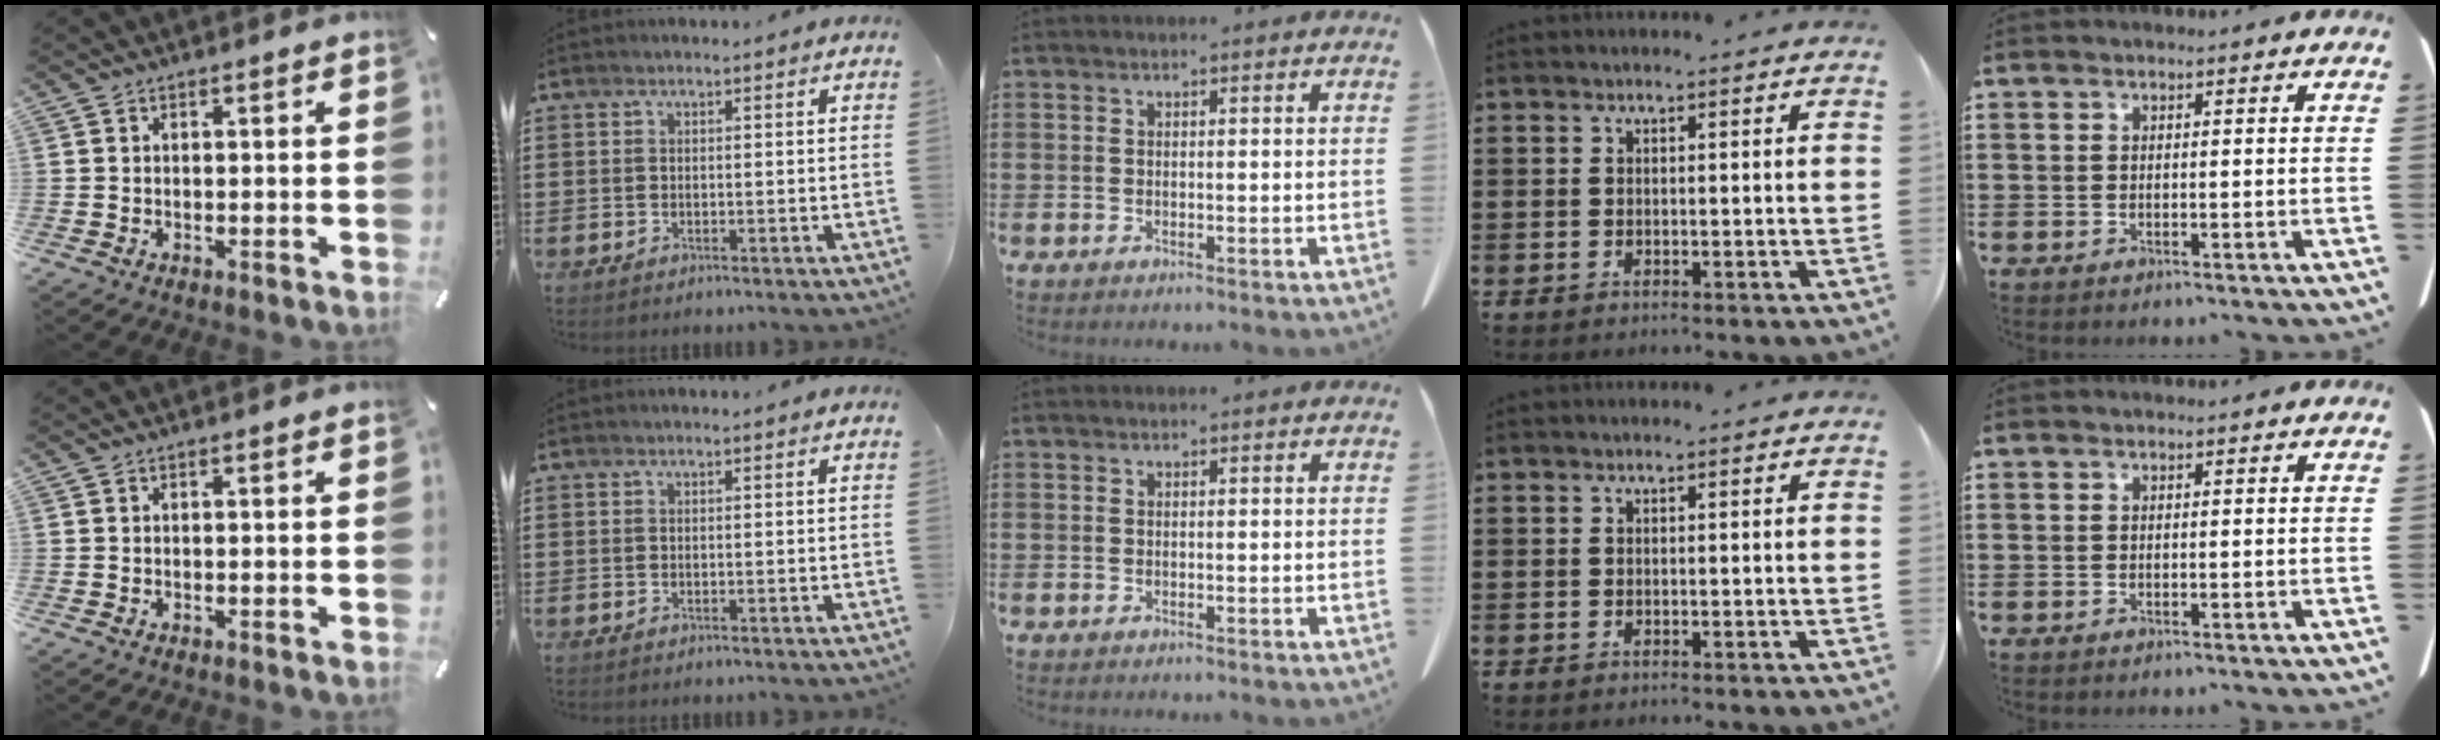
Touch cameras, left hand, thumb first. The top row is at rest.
{}